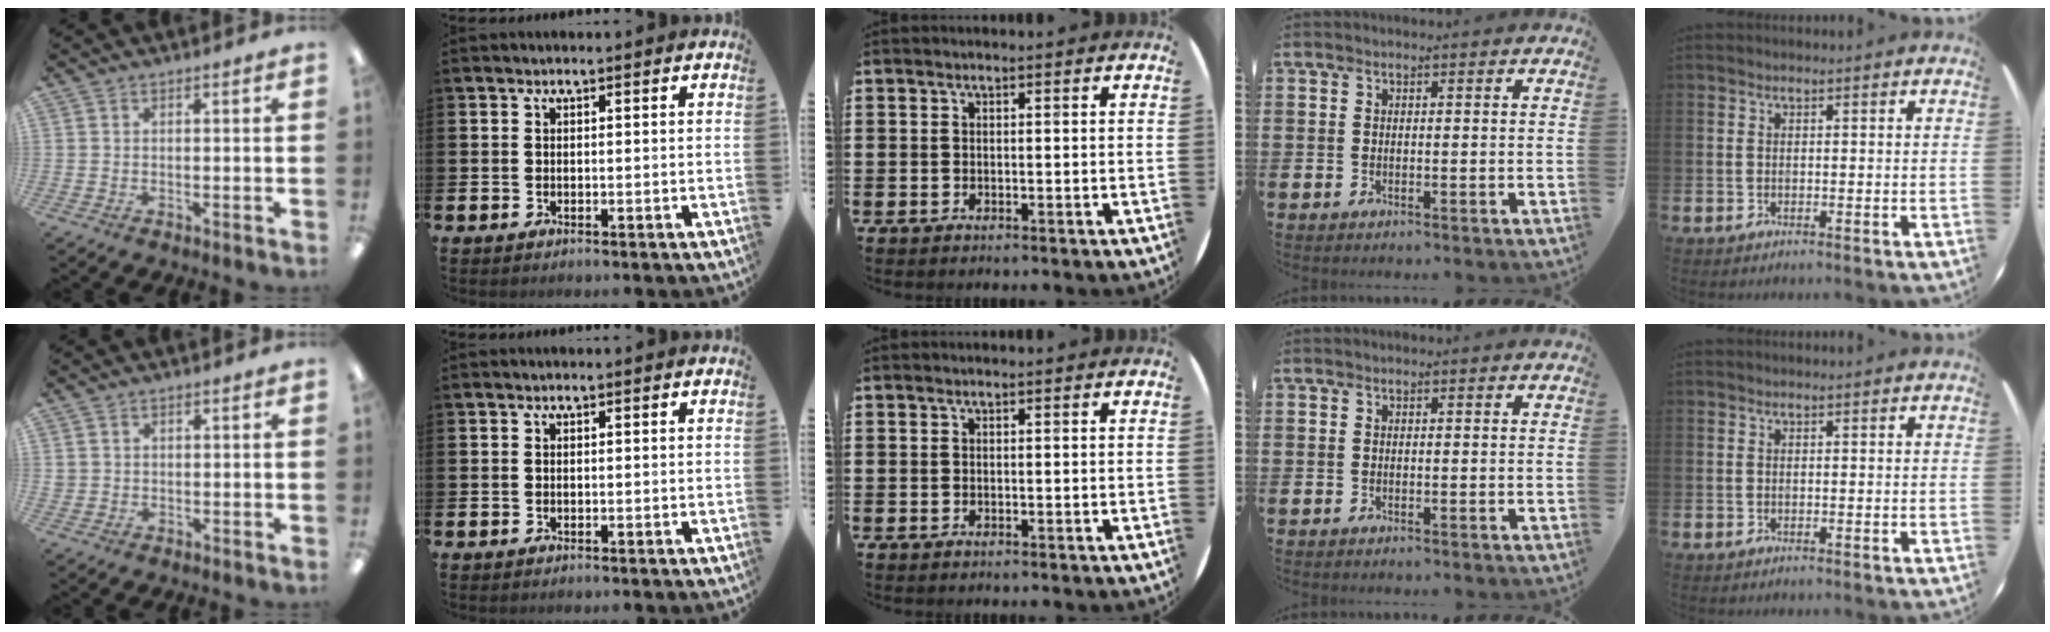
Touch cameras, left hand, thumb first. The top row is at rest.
{"thumb": {"total": 1.2, "force": [0.3, 1.2, 0.1], "torque": [-0.003, 0.004, 0.005]}}